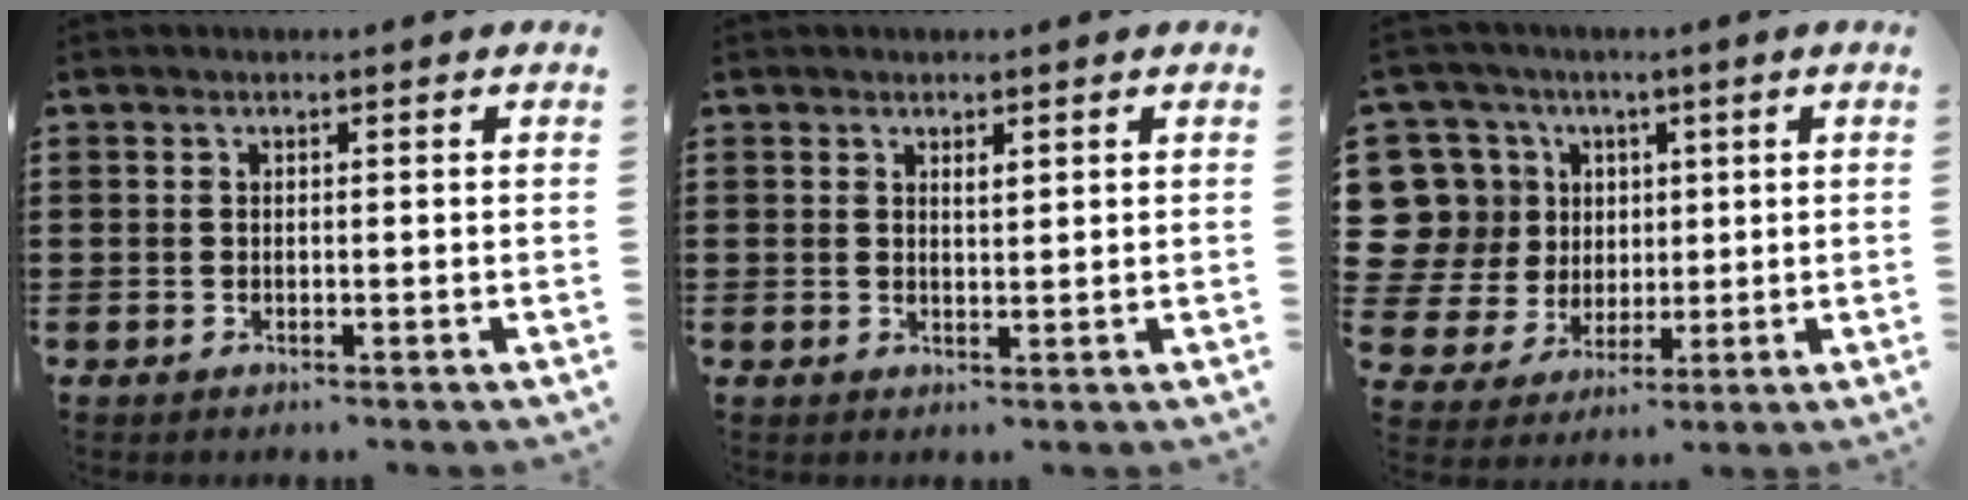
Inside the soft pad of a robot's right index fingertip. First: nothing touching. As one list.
[{"total": 1.1, "force": [0.8, 0.4, 0.7], "torque": [-0.015, 0.003, 0.014]}, {"total": 10.5, "force": [3.0, 9.8, 2.1], "torque": [-0.108, -0.014, 0.062]}]